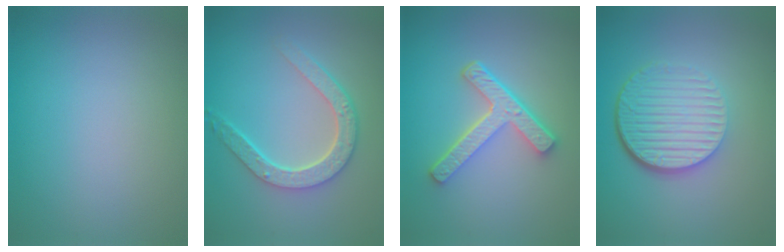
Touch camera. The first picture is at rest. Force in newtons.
{"total": 4.5, "press": 3.6, "slide": 2.7}
{"total": 4.6, "press": 3.3, "slide": 3.1}
{"total": 6.5, "press": 4.4, "slide": 4.8}